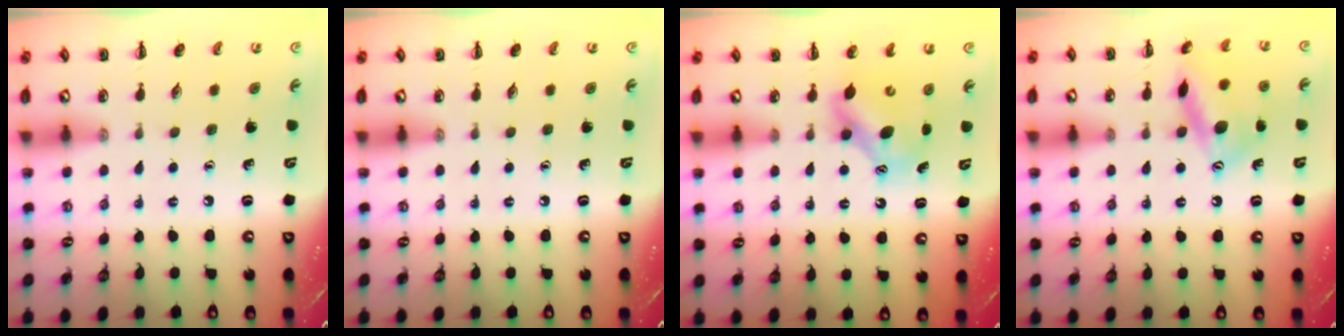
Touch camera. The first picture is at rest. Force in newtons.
{"total": 0.0}
{"total": 7.4, "press": 7.3, "slide": 1.1}
{"total": 15.1, "press": 15.0, "slide": 1.6}